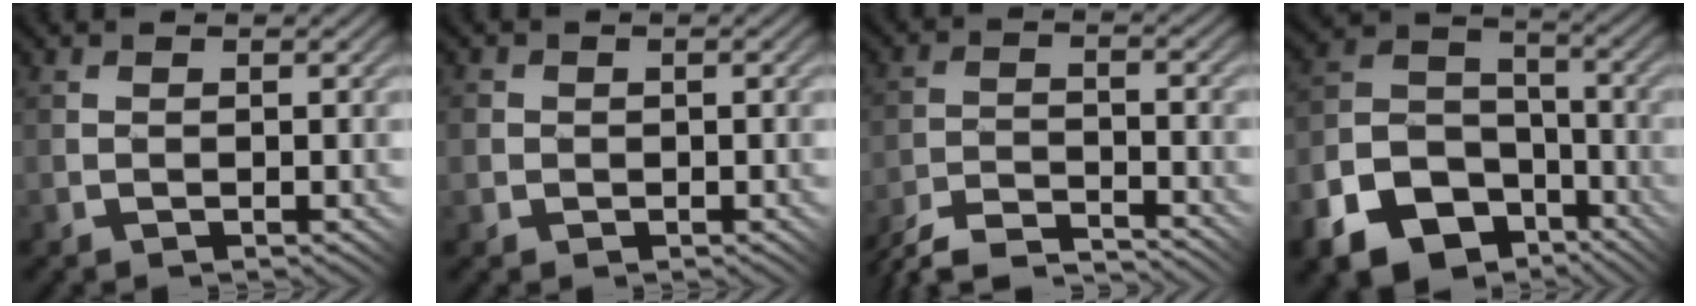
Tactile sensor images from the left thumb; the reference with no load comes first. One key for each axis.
{"total": 2.7, "fx": -0.1, "fy": 2.6, "fz": 0.6, "tx": -0.018, "ty": -0.001, "tz": -0.010}
{"total": 8.2, "fx": -8.0, "fy": 0.5, "fz": 1.7, "tx": -0.033, "ty": 0.000, "tz": -0.147}
{"total": 14.7, "fx": -9.0, "fy": 9.9, "fz": 6.2, "tx": -0.163, "ty": -0.045, "tz": -0.150}